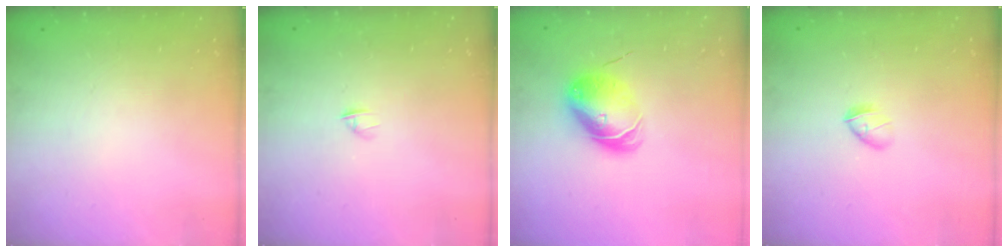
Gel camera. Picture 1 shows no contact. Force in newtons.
{"total": 1.6, "press": 1.5, "slide": 0.4}
{"total": 8.4, "press": 8.3, "slide": 1.6}
{"total": 3.7, "press": 3.6, "slide": 1.0}